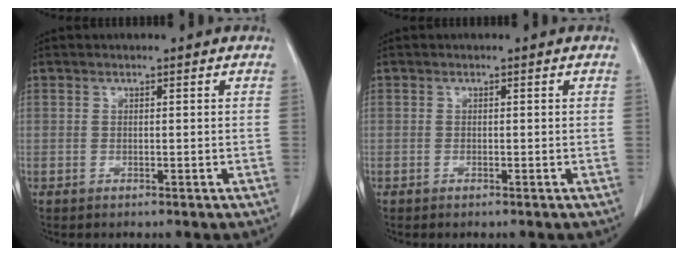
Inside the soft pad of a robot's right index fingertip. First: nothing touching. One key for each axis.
{"total": 0.0}